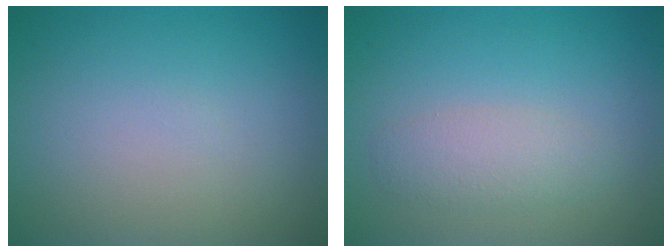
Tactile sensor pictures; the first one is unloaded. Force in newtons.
{"total": 2.3, "press": 2.3, "slide": 0.1}